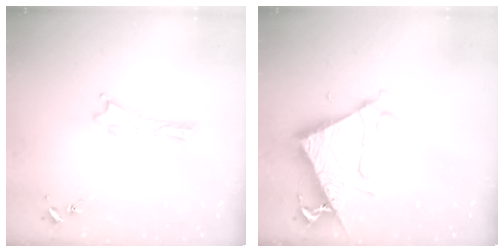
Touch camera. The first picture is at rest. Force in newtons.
{"total": 7.2, "press": 7.2, "slide": 0.7}